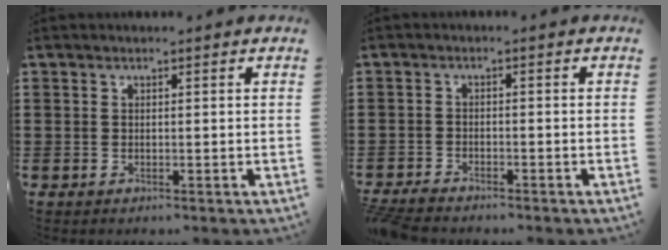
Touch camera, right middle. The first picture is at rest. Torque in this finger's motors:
{"motor_torque": [2.14, 0.00, 0.04, 0.08]}